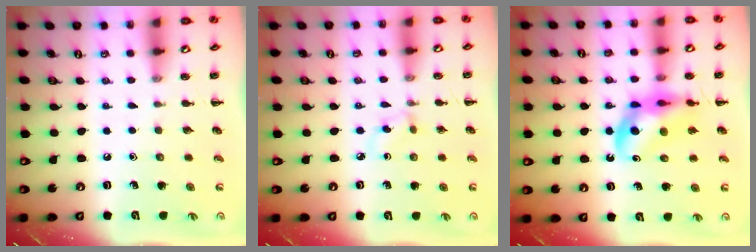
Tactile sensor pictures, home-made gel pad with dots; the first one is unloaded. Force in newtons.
{"total": 2.9, "press": 2.6, "slide": 1.2}
{"total": 12.9, "press": 12.4, "slide": 3.5}